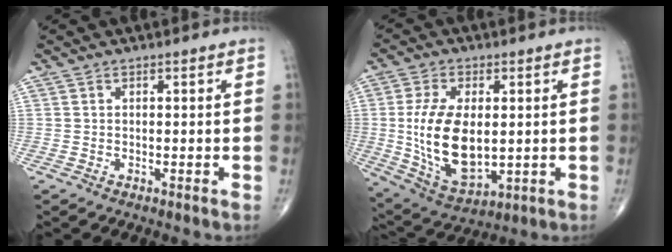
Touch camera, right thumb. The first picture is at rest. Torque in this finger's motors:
{"motor_torque": [1.85, 3.16, 1.75, 0.46, 0.45]}